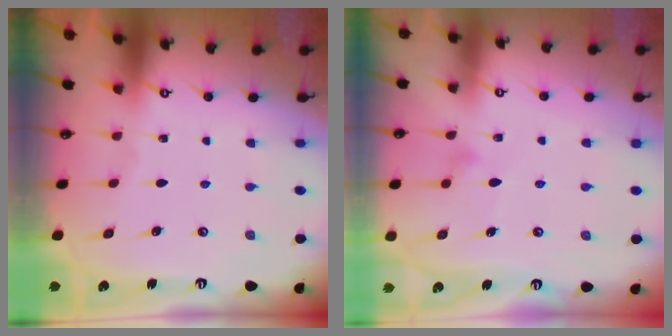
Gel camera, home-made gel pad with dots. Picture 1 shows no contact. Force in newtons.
{"total": 11.5, "press": 11.5, "slide": 0.3}